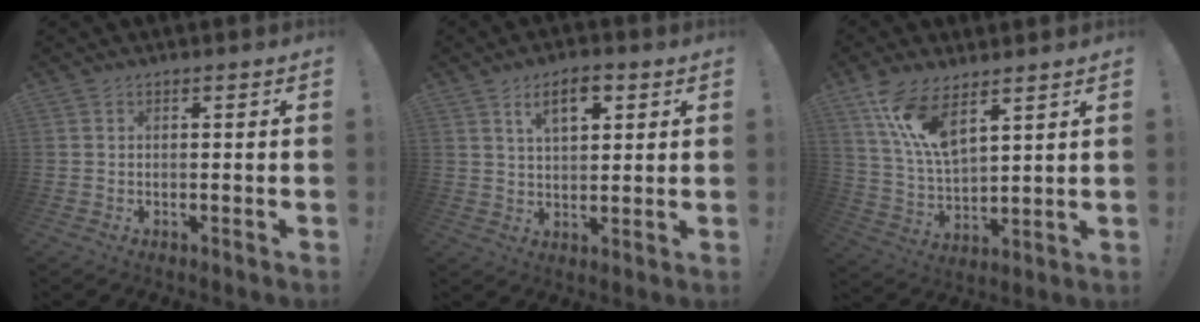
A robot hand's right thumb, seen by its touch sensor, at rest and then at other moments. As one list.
[{"total": 7.7, "force": [3.9, 3.7, 5.5], "torque": [-0.075, -0.010, 0.064]}, {"total": 13.4, "force": [8.7, 5.2, 8.7], "torque": [-0.186, -0.039, 0.162]}]